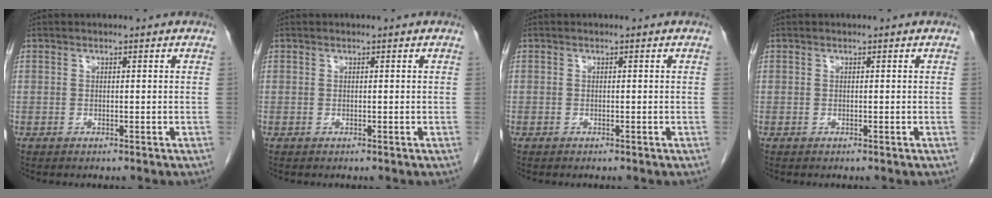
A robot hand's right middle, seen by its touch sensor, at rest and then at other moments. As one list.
[{"total": 0.0}, {"total": 0.0}, {"total": 0.0}]